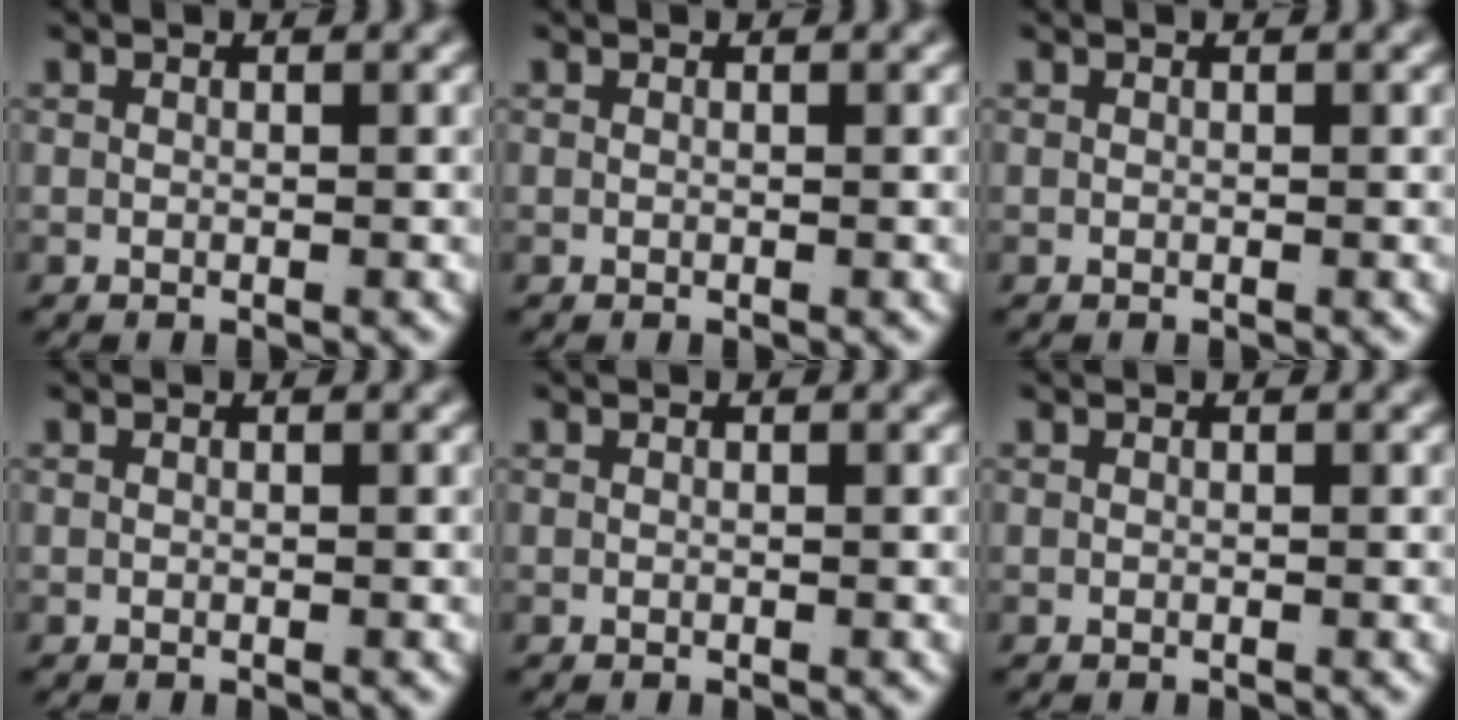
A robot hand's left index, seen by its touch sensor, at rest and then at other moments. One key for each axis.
{"total": 0.0}
{"total": 0.0}
{"total": 0.0}
{"total": 0.0}
{"total": 0.0}